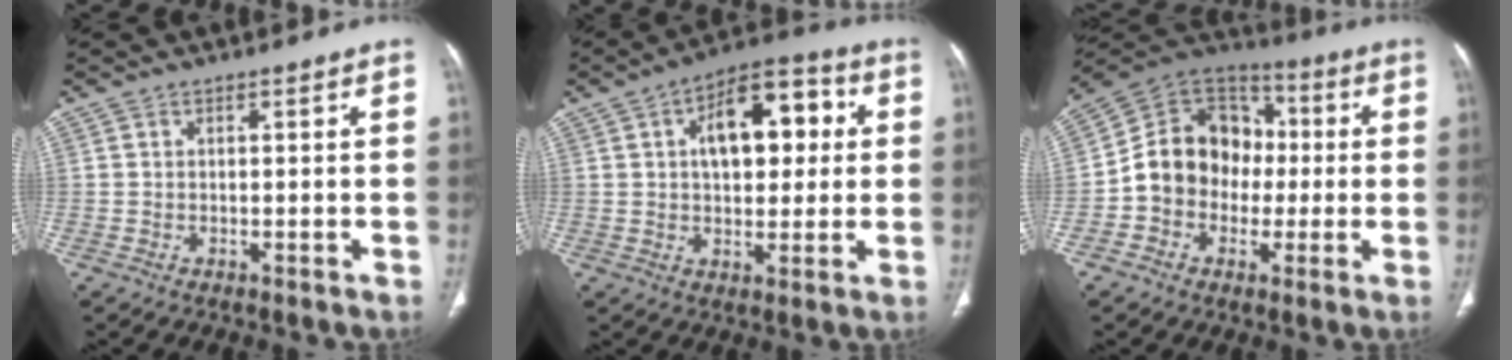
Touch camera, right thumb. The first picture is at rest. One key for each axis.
{"total": 14.6, "fx": 3.2, "fy": 8.1, "fz": 11.8, "tx": -0.138, "ty": 0.019, "tz": 0.045}
{"total": 15.1, "fx": -1.3, "fy": 12.7, "fz": 8.1, "tx": -0.094, "ty": 0.039, "tz": -0.035}